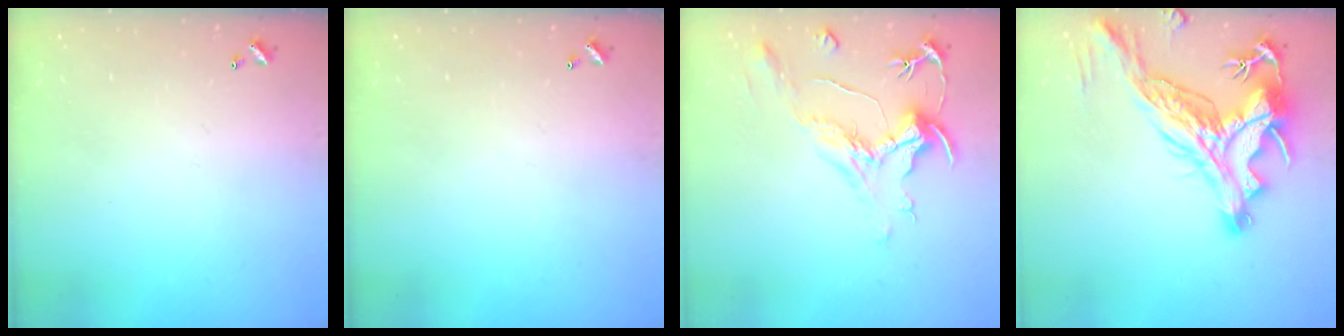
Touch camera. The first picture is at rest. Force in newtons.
{"total": 0.0}
{"total": 2.2, "press": 1.7, "slide": 1.3}
{"total": 9.1, "press": 8.9, "slide": 2.0}